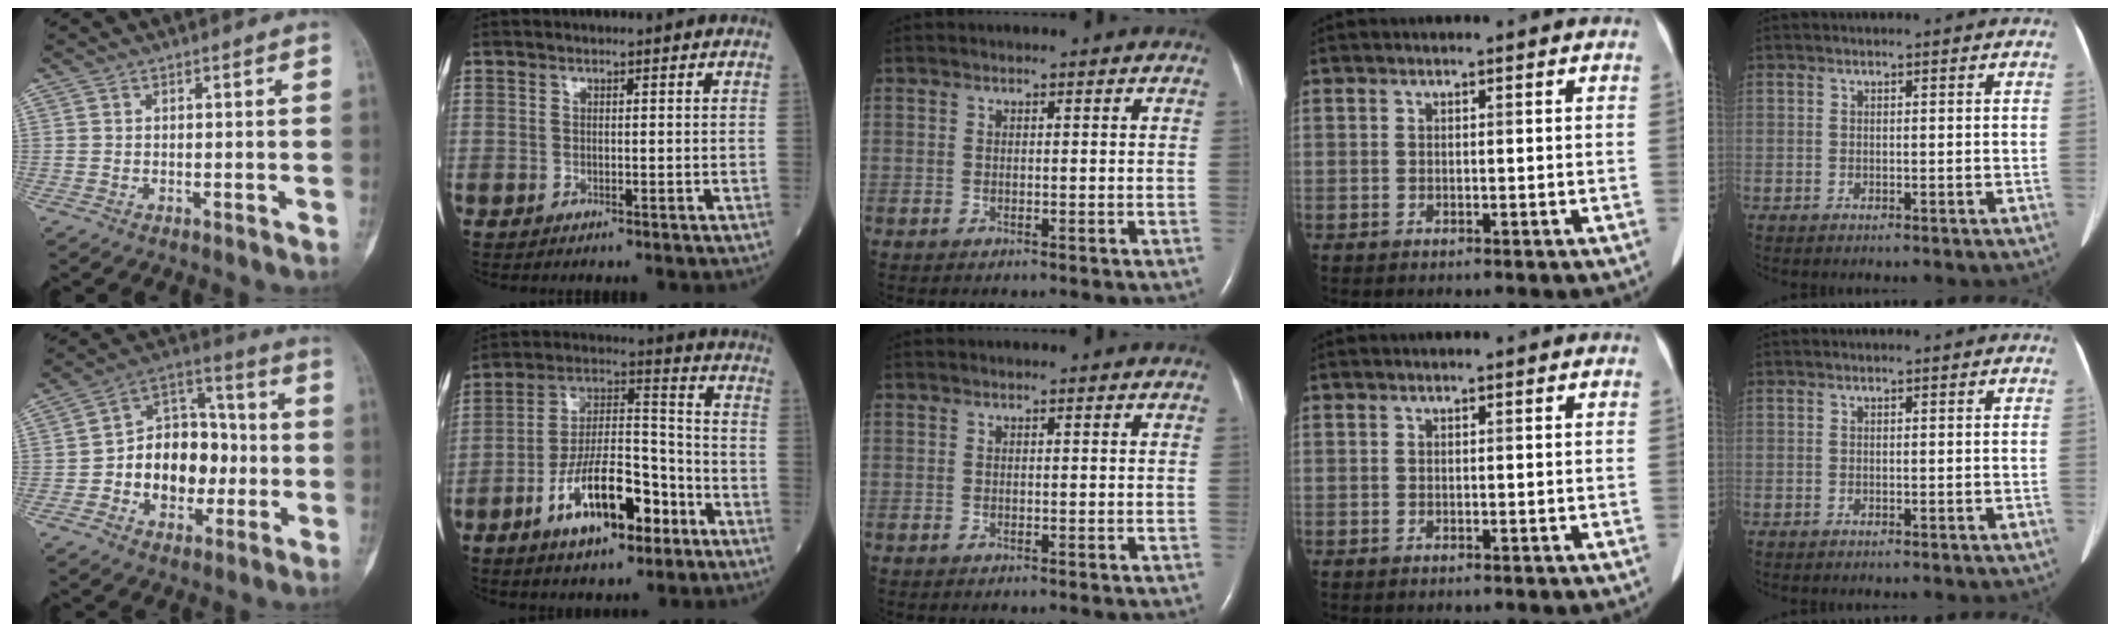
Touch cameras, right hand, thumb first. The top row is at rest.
{"thumb": {"total": 15.5, "force": [-2.1, 11.4, 10.4], "torque": [-0.107, 0.046, -0.034]}, "index": {"total": 14.8, "force": [-7.2, 5.2, 11.9], "torque": [-0.222, 0.014, -0.121]}}